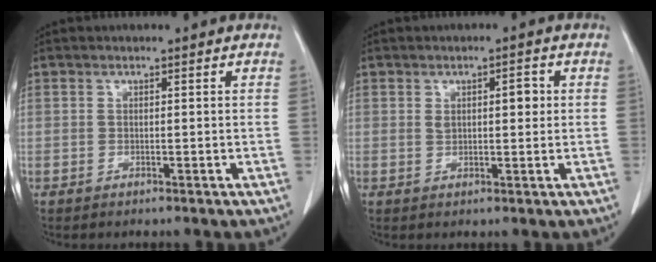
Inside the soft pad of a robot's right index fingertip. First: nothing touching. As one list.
[{"total": 3.1, "force": [0.8, 1.3, 2.7], "torque": [-0.049, 0.007, 0.018]}]